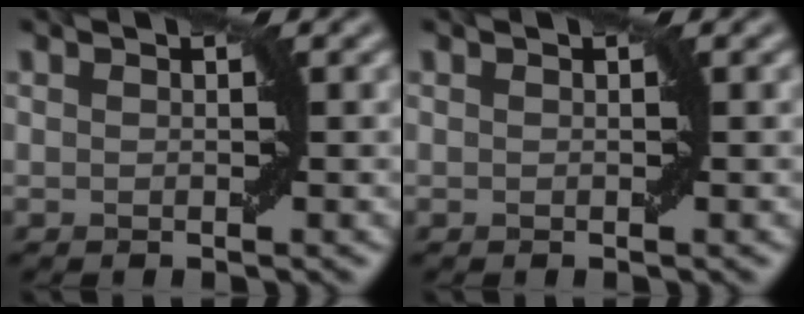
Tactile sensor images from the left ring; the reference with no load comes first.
{"total": 0.0}